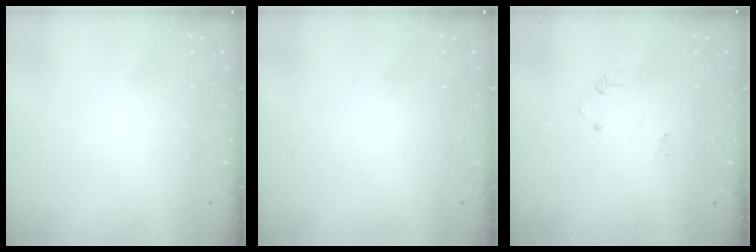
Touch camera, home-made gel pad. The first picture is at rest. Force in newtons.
{"total": 1.6, "press": 1.6, "slide": 0.1}
{"total": 2.6, "press": 2.6, "slide": 0.4}